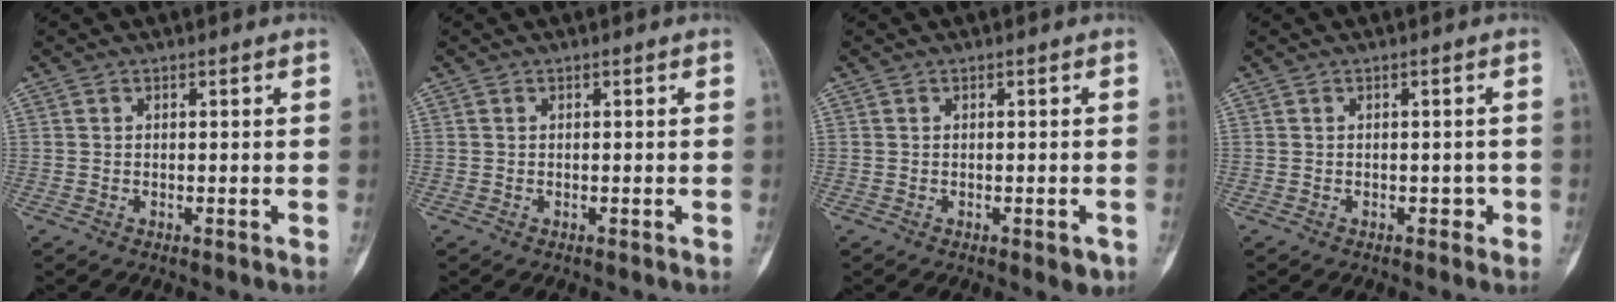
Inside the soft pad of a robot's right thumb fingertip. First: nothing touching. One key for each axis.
{"total": 0.0}
{"total": 2.1, "fx": -0.9, "fy": 0.9, "fz": 1.7, "tx": -0.015, "ty": 0.002, "tz": -0.008}
{"total": 1.3, "fx": -0.5, "fy": 1.0, "fz": 0.6, "tx": 0.002, "ty": 0.004, "tz": -0.008}